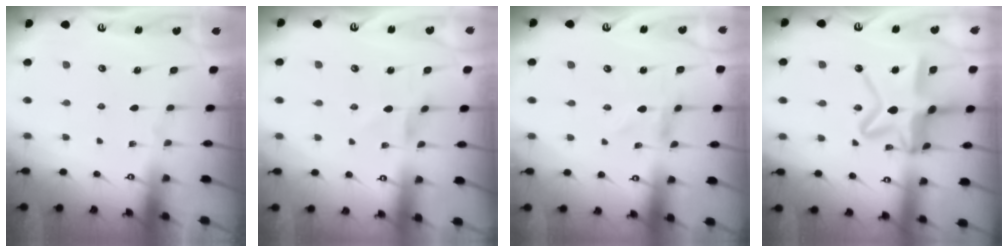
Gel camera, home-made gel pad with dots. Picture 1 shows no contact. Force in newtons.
{"total": 1.2, "press": 1.2, "slide": 0.4}
{"total": 0.0}
{"total": 16.9, "press": 16.8, "slide": 1.4}